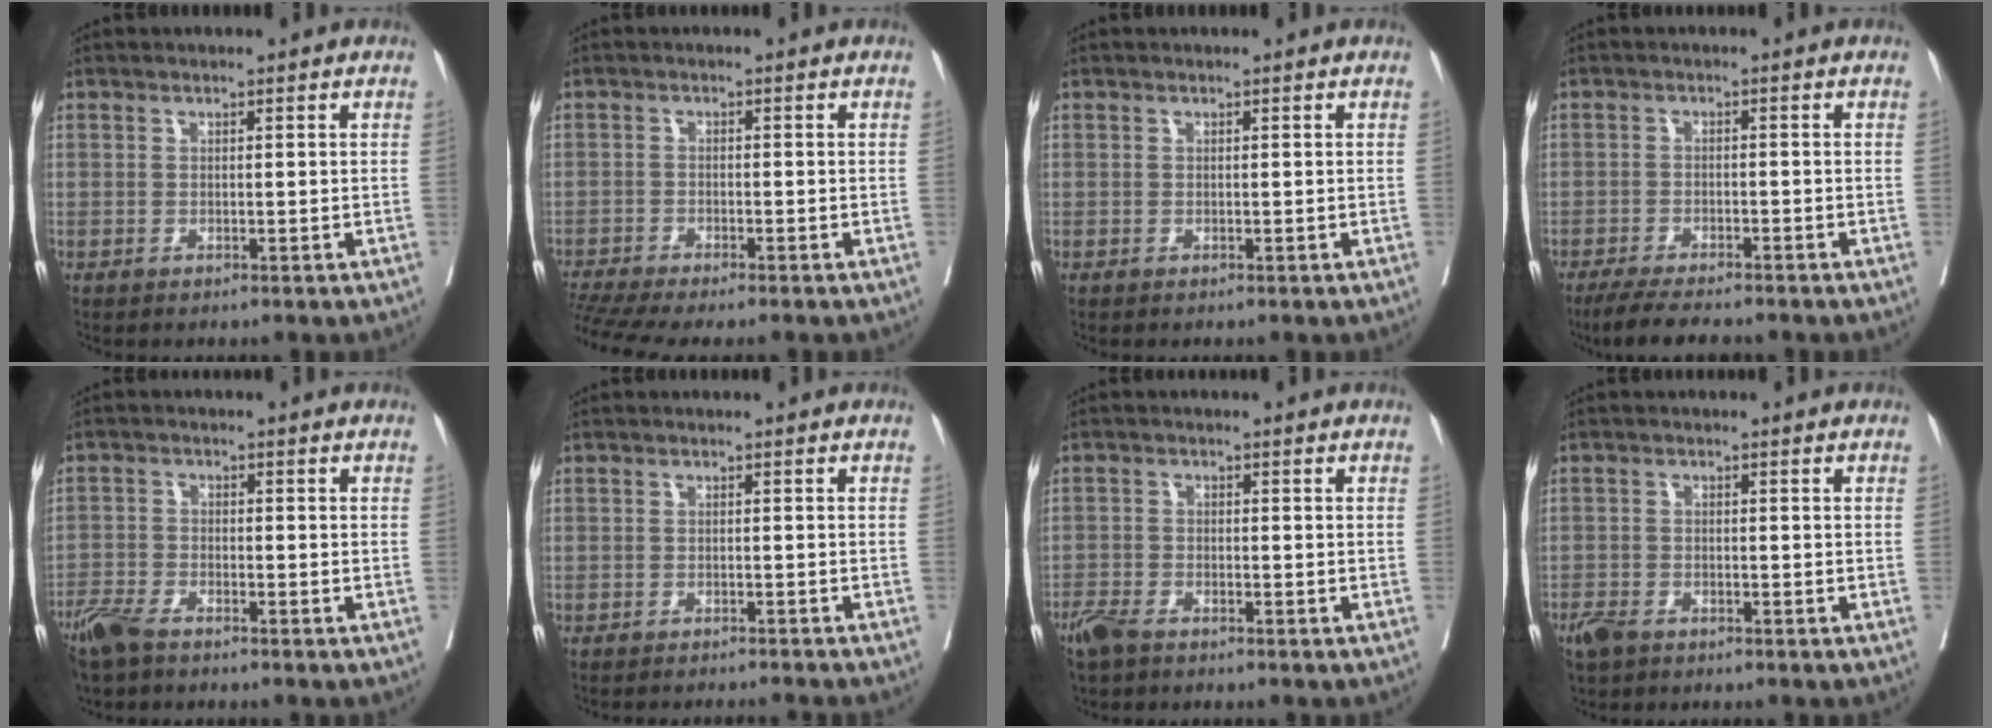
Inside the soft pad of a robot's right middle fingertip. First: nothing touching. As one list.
[{"total": 8.2, "force": [-7.1, 0.0, 4.0], "torque": [-0.066, -0.008, -0.119]}, {"total": 0.0}, {"total": 7.2, "force": [-6.2, 1.1, 3.5], "torque": [-0.054, -0.016, -0.102]}, {"total": 5.1, "force": [-4.3, 1.2, 2.5], "torque": [-0.053, -0.010, -0.083]}, {"total": 6.5, "force": [-6.3, -0.5, 1.5], "torque": [-0.009, -0.007, -0.076]}, {"total": 3.6, "force": [-3.0, 1.1, 1.7], "torque": [-0.035, -0.005, -0.057]}, {"total": 3.0, "force": [-2.3, 1.5, 1.3], "torque": [-0.027, -0.002, -0.041]}]